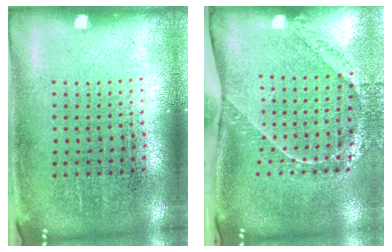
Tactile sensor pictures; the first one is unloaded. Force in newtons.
{"total": 1.8, "press": 1.5, "slide": 1.1}